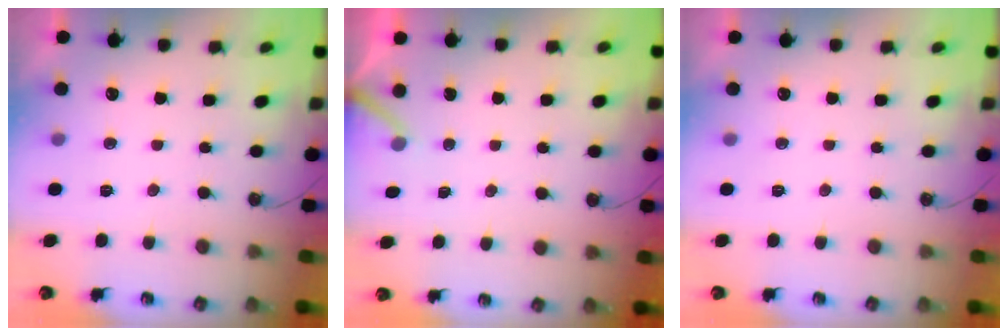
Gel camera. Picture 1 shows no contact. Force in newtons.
{"total": 2.5, "press": 2.5, "slide": 0.2}
{"total": 0.0}